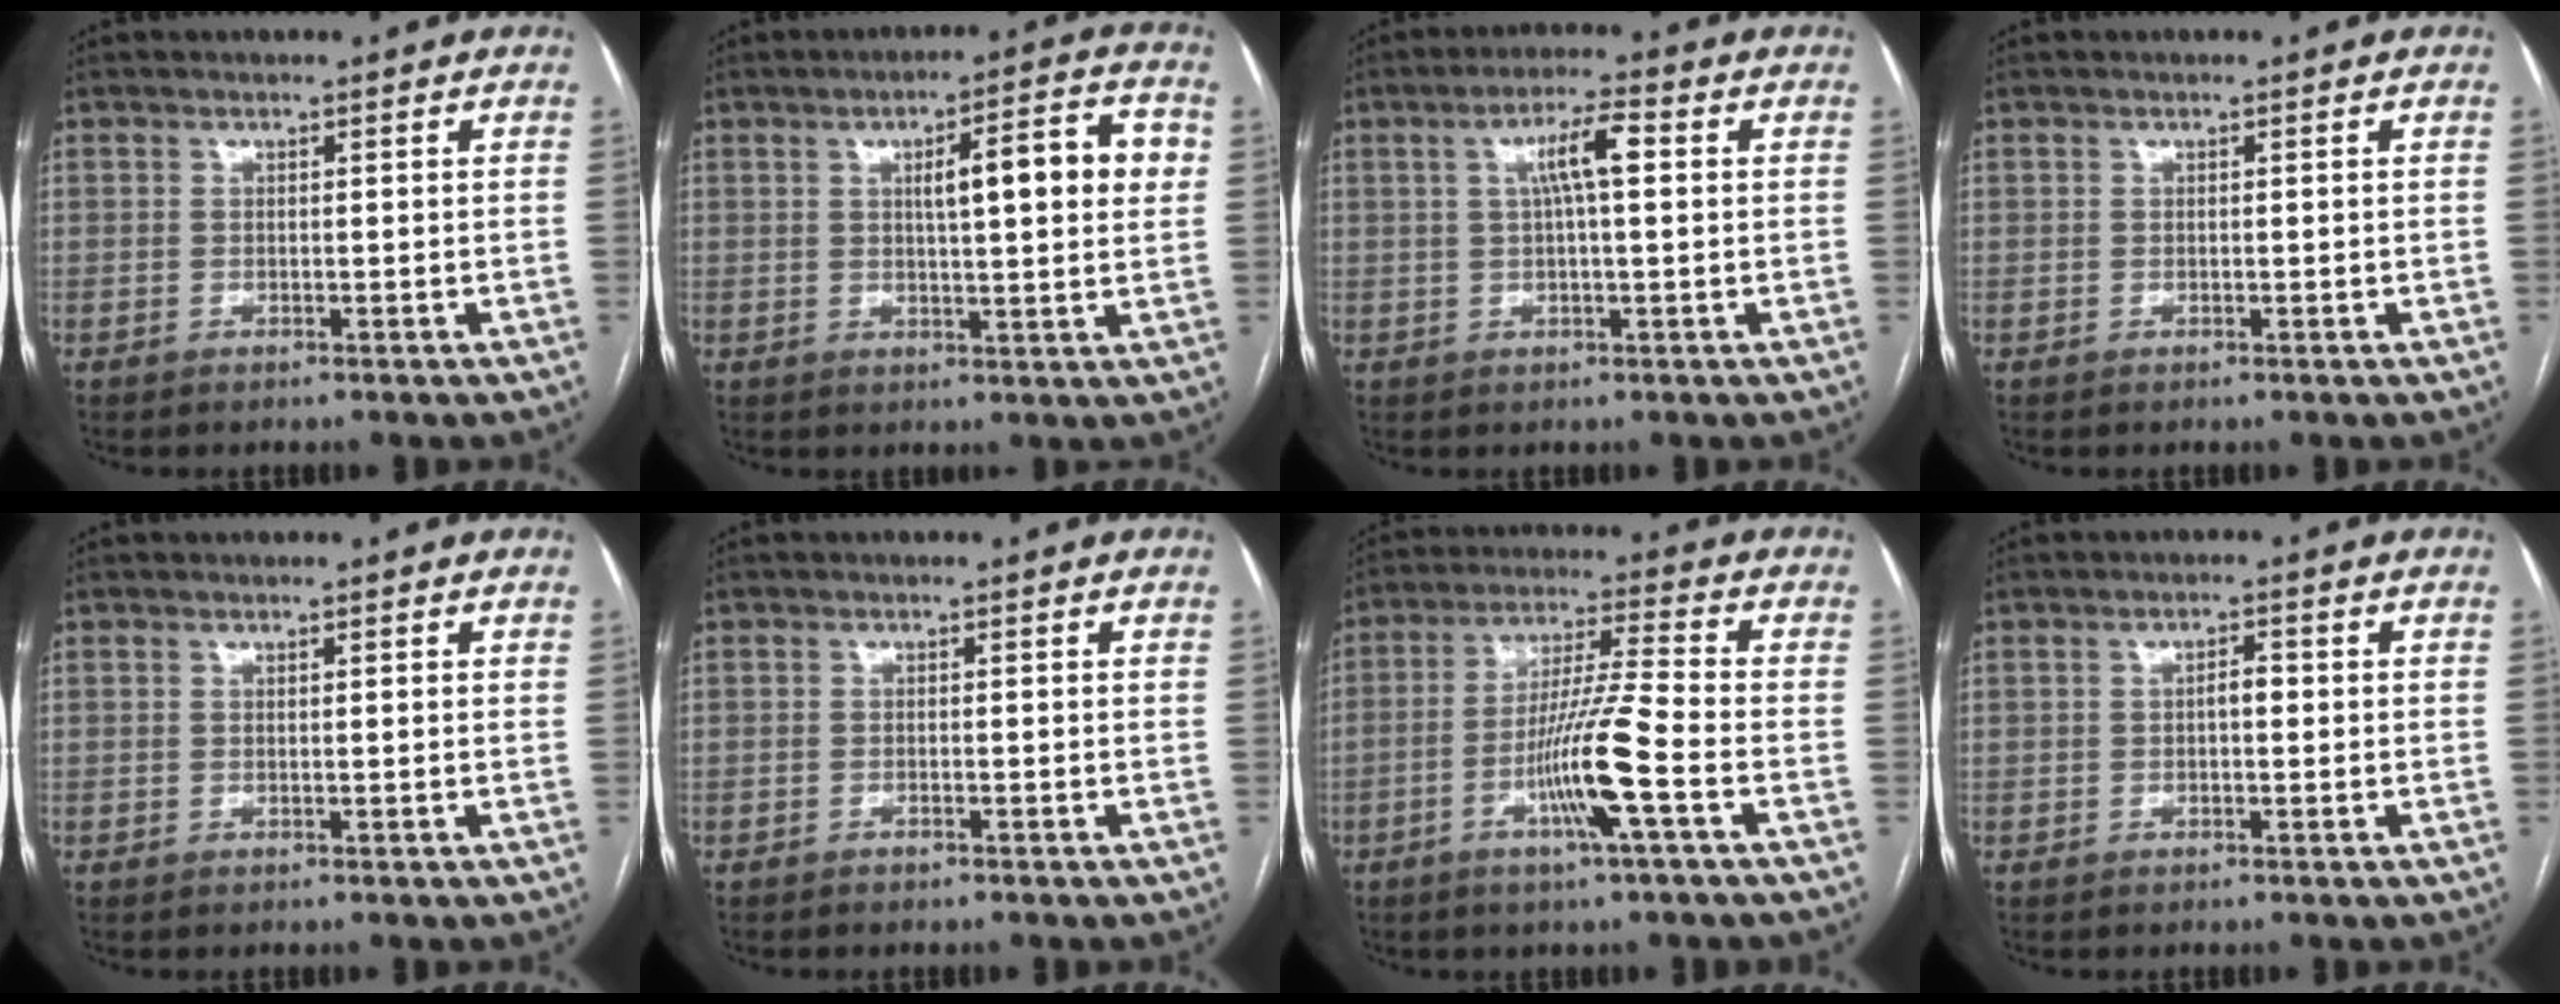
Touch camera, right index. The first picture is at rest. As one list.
[{"total": 10.2, "force": [2.3, 1.5, 9.8], "torque": [-0.137, 0.019, 0.031]}, {"total": 6.0, "force": [1.4, 0.8, 5.8], "torque": [-0.106, 0.016, 0.023]}, {"total": 0.0}, {"total": 0.0}, {"total": 0.6, "force": [-0.5, 0.1, 0.2], "torque": [-0.010, -0.001, -0.009]}, {"total": 10.9, "force": [-4.1, -0.7, 10.1], "torque": [-0.197, -0.003, -0.076]}, {"total": 1.8, "force": [-0.1, 0.7, 1.7], "torque": [-0.024, 0.006, -0.004]}]